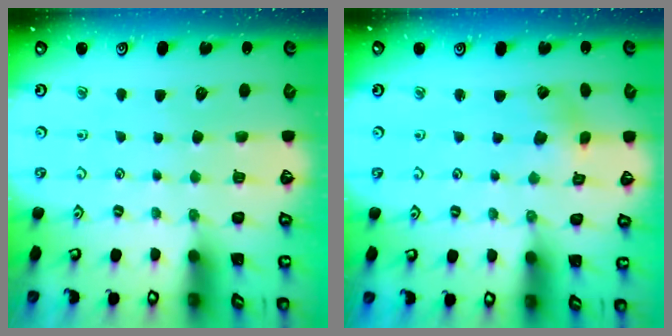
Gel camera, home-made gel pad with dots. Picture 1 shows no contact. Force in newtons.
{"total": 2.0, "press": 2.0, "slide": 0.2}